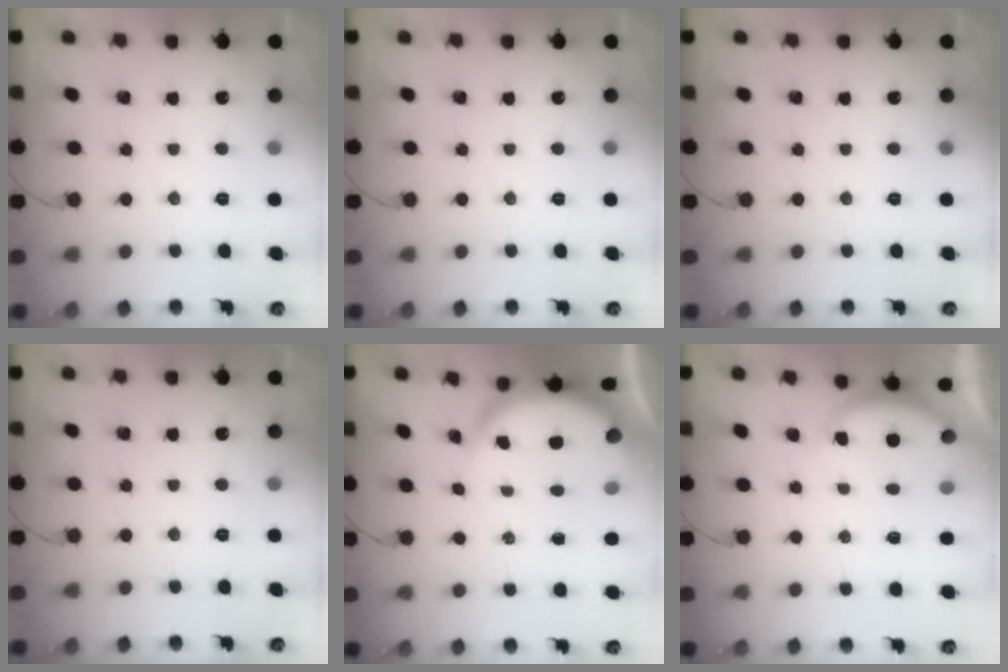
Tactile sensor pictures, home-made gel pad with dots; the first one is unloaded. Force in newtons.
{"total": 0.0}
{"total": 0.0}
{"total": 0.0}
{"total": 3.8, "press": 3.8, "slide": 0.1}
{"total": 2.5, "press": 2.4, "slide": 0.6}